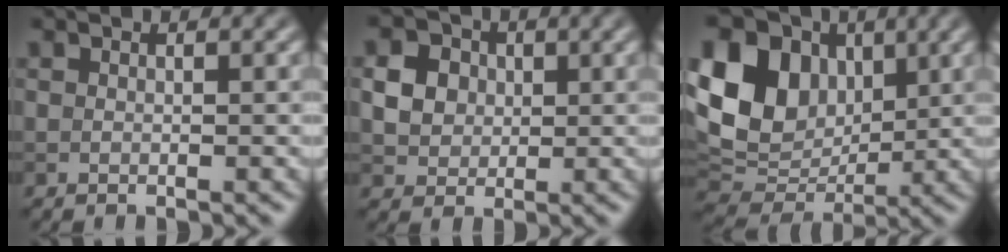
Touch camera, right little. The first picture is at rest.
{"total": 3.5, "force": [0.7, 3.0, 1.6], "torque": [-0.030, 0.000, 0.024]}
{"total": 12.3, "force": [3.0, 9.2, 7.6], "torque": [-0.169, 0.018, 0.052]}